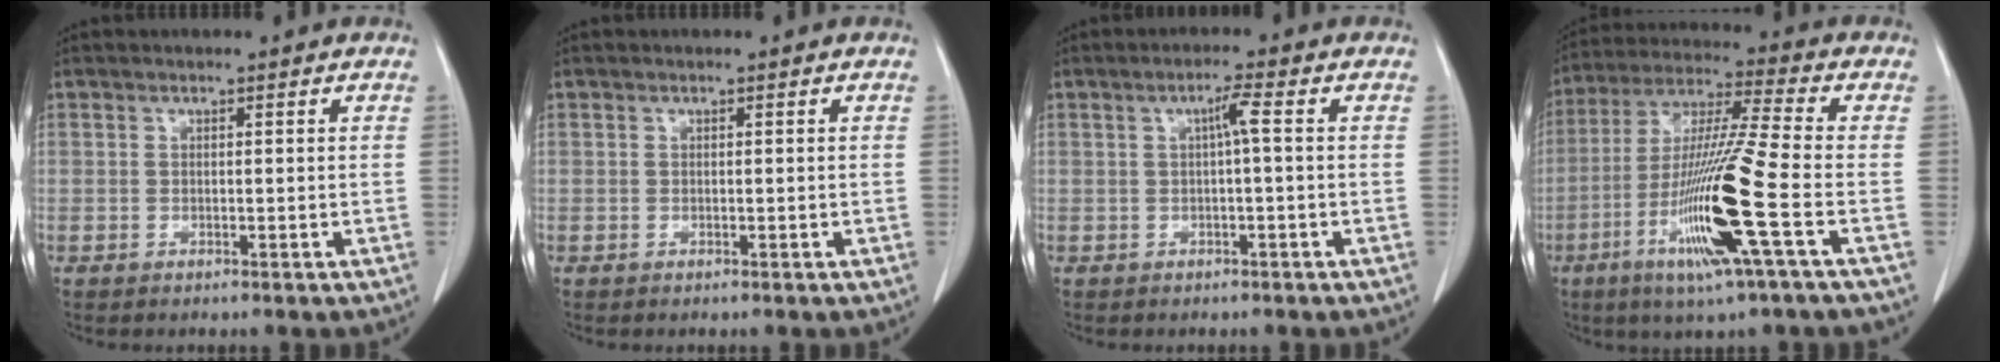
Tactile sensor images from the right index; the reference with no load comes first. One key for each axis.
{"total": 0.0}
{"total": 2.4, "fx": 0.2, "fy": -0.2, "fz": 2.4, "tx": -0.041, "ty": 0.005, "tz": 0.004}
{"total": 16.5, "fx": -5.5, "fy": -1.0, "fz": 15.5, "tx": -0.313, "ty": -0.023, "tz": -0.111}